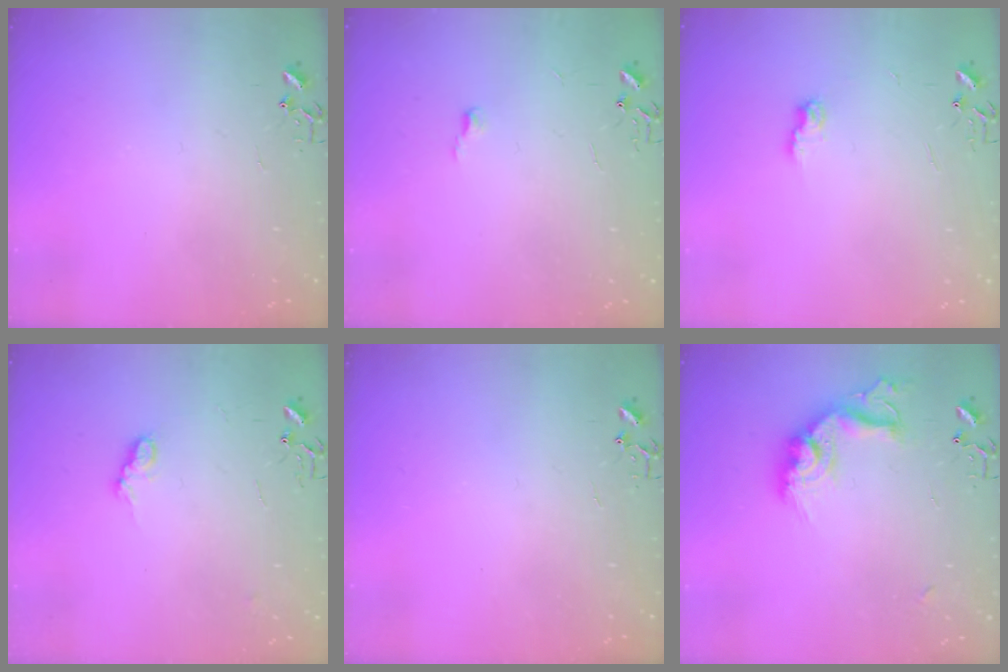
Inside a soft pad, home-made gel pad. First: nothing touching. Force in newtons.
{"total": 3.4, "press": 3.4, "slide": 0.5}
{"total": 6.3, "press": 6.3, "slide": 0.1}
{"total": 7.6, "press": 7.6, "slide": 0.5}
{"total": 0.0}
{"total": 16.9, "press": 16.9, "slide": 1.2}